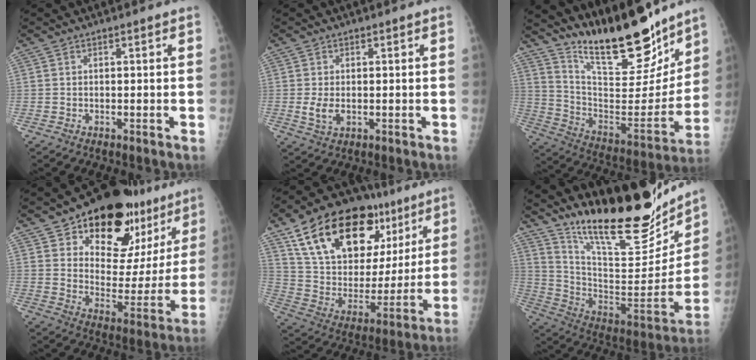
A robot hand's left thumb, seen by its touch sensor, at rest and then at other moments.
{"total": 3.6, "force": [-0.4, 2.2, 2.8], "torque": [-0.057, -0.007, -0.003]}
{"total": 23.3, "force": [18.6, 6.4, 12.5], "torque": [-0.154, -0.108, 0.312]}
{"total": 24.3, "force": [16.6, 13.0, 12.1], "torque": [-0.133, -0.074, 0.235]}
{"total": 29.0, "force": [15.3, 15.6, 19.1], "torque": [-0.269, -0.009, 0.262]}
{"total": 28.2, "force": [21.7, 7.7, 16.2], "torque": [-0.222, -0.106, 0.341]}